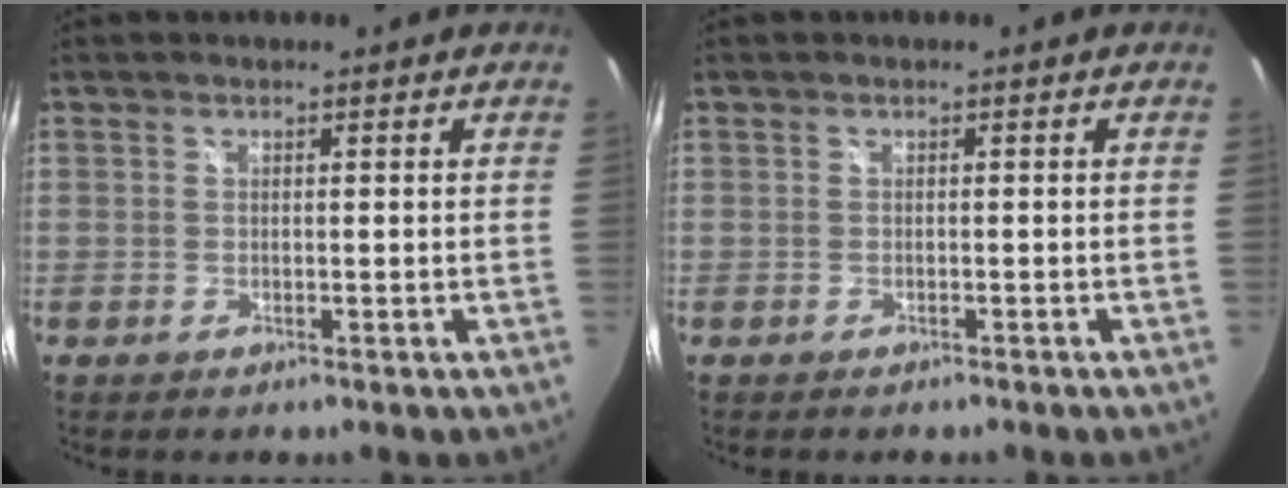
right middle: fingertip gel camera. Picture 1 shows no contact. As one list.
[{"total": 0.9, "force": [-0.8, 0.3, 0.2], "torque": [-0.006, -0.003, -0.011]}]